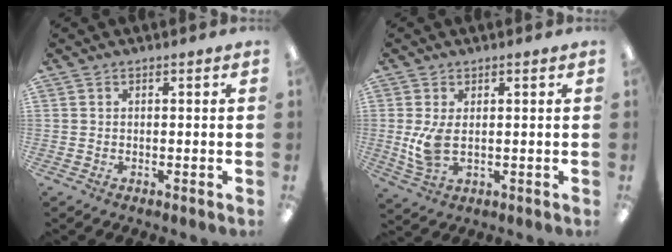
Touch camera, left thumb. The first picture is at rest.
{"total": 7.6, "force": [0.5, 3.6, 6.7], "torque": [-0.144, -0.010, 0.006]}